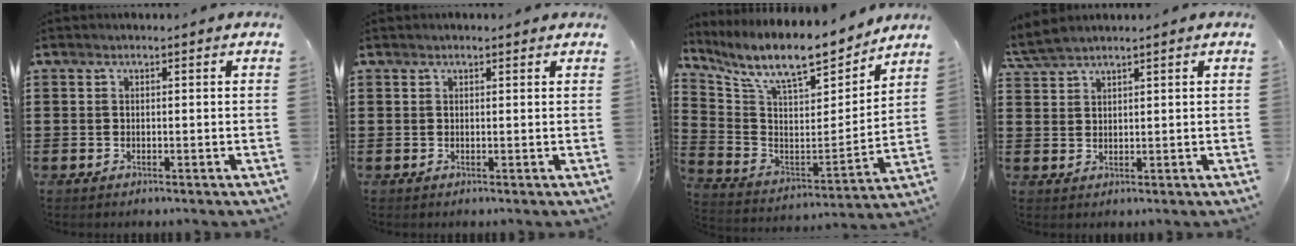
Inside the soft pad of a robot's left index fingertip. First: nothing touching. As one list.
[{"total": 0.6, "force": [0.6, 0.1, 0.3], "torque": [-0.007, 0.002, 0.011]}, {"total": 11.3, "force": [9.5, 2.2, 5.7], "torque": [-0.142, -0.064, 0.163]}, {"total": 2.9, "force": [2.6, 0.2, 1.2], "torque": [-0.031, 0.000, 0.050]}]